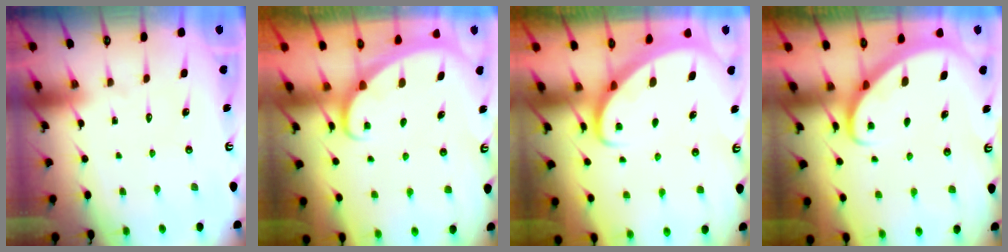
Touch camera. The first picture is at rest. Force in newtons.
{"total": 1.7, "press": 1.7, "slide": 0.1}
{"total": 2.4, "press": 2.4, "slide": 0.3}
{"total": 2.8, "press": 2.8, "slide": 0.1}